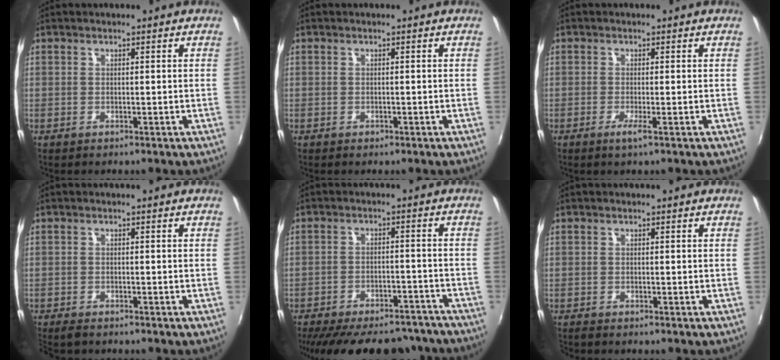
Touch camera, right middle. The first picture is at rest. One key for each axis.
{"total": 0.6, "fx": -0.4, "fy": 0.4, "fz": 0.1, "tx": -0.003, "ty": -0.004, "tz": -0.008}
{"total": 1.7, "fx": -0.9, "fy": -0.3, "fz": 1.4, "tx": -0.032, "ty": -0.007, "tz": -0.020}
{"total": 2.7, "fx": -2.5, "fy": 0.7, "fz": 0.9, "tx": -0.028, "ty": -0.014, "tz": -0.048}
{"total": 22.6, "fx": -19.3, "fy": 8.0, "fz": 8.7, "tx": -0.182, "ty": 0.010, "tz": -0.243}
{"total": 0.7, "fx": -0.7, "fy": 0.1, "fz": 0.1, "tx": -0.002, "ty": -0.005, "tz": -0.015}